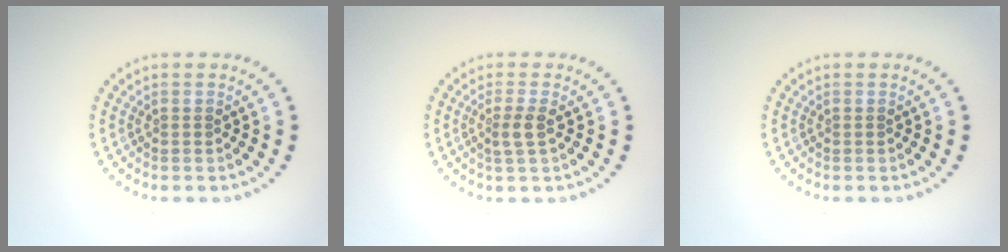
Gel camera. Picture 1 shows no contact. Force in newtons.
{"total": 1.8, "press": 1.5, "slide": 1.0}
{"total": 0.0}